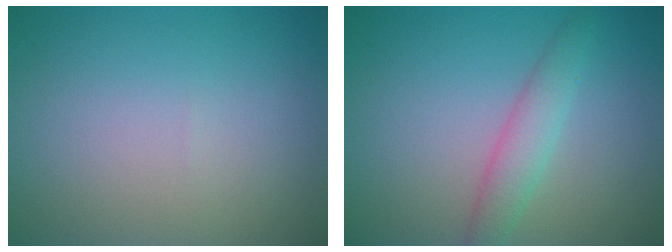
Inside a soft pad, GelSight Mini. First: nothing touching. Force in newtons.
{"total": 2.7, "press": 2.7, "slide": 0.0}